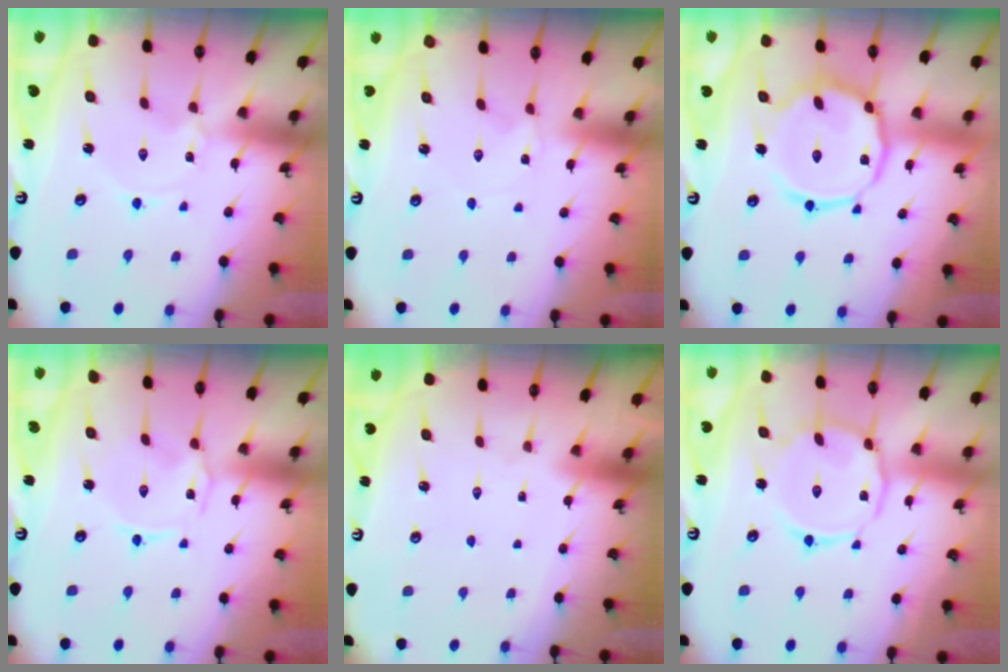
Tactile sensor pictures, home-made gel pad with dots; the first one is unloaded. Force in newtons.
{"total": 1.3, "press": 1.3, "slide": 0.3}
{"total": 15.7, "press": 15.7, "slide": 1.0}
{"total": 1.2, "press": 1.1, "slide": 0.4}
{"total": 1.6, "press": 1.6, "slide": 0.1}
{"total": 11.1, "press": 11.1, "slide": 1.0}